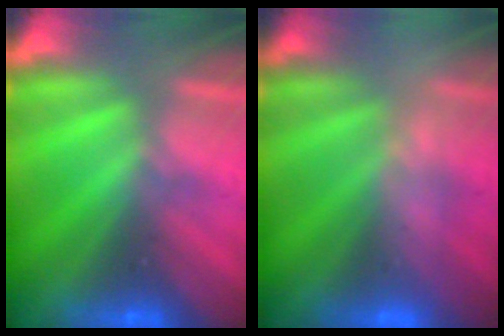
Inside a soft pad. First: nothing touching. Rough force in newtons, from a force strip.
{"total": 2.6}